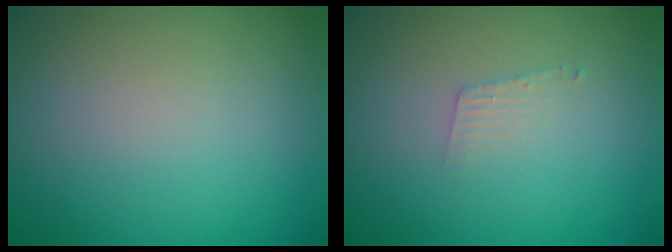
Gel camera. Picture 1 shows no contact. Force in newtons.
{"total": 0.9, "press": 0.9, "slide": 0.1}